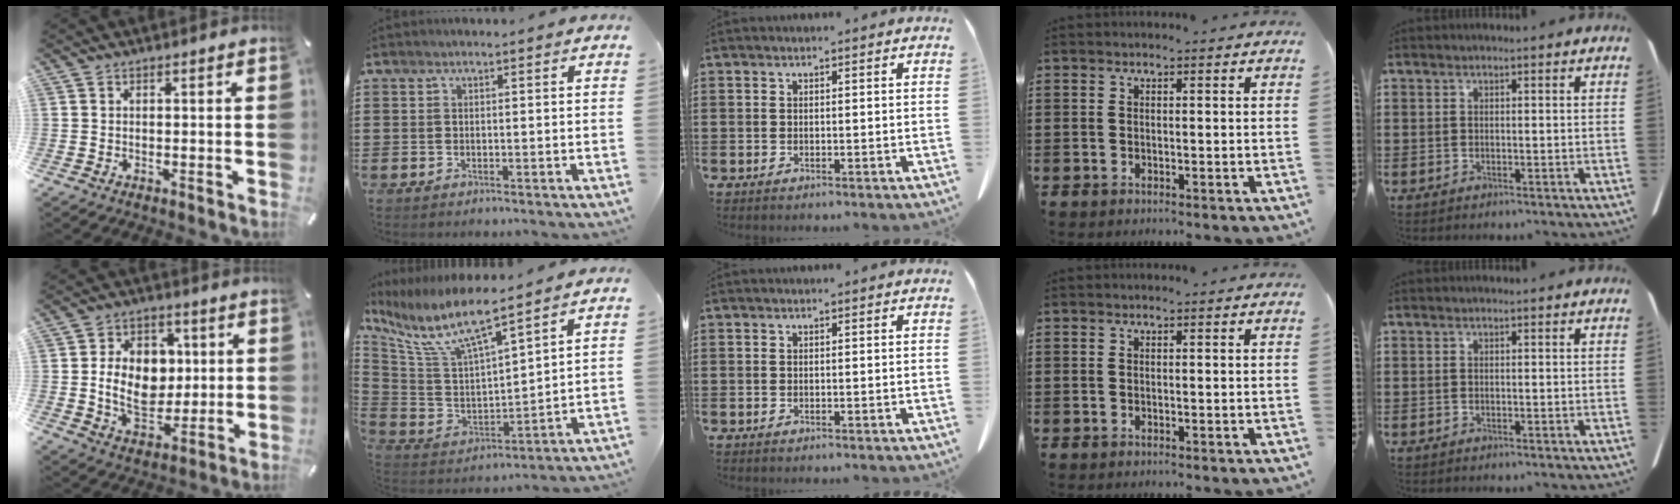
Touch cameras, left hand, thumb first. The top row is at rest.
{"thumb": {"total": 14.0, "force": [0.8, 10.8, 8.9], "torque": [-0.161, 0.011, 0.014]}, "index": {"total": 9.4, "force": [6.8, 1.8, 6.2], "torque": [-0.157, -0.043, 0.111]}}